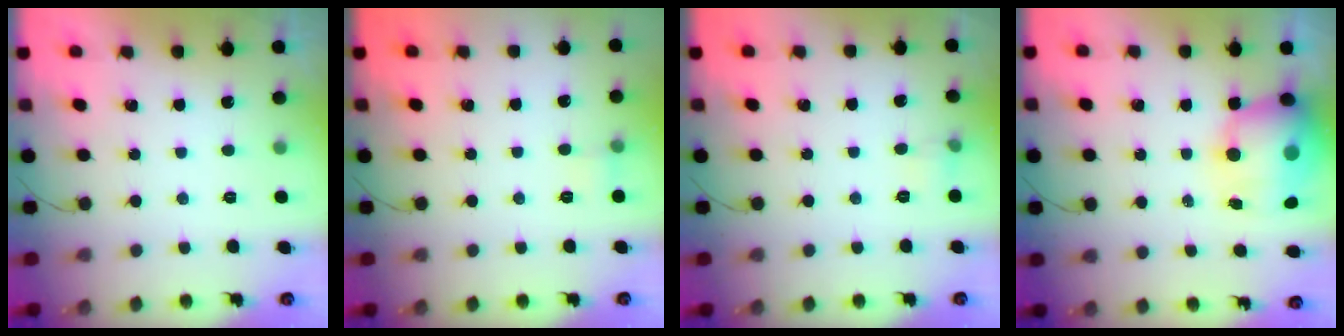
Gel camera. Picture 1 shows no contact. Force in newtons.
{"total": 5.4, "press": 5.1, "slide": 1.7}
{"total": 4.4, "press": 4.2, "slide": 1.3}
{"total": 15.1, "press": 14.7, "slide": 3.7}